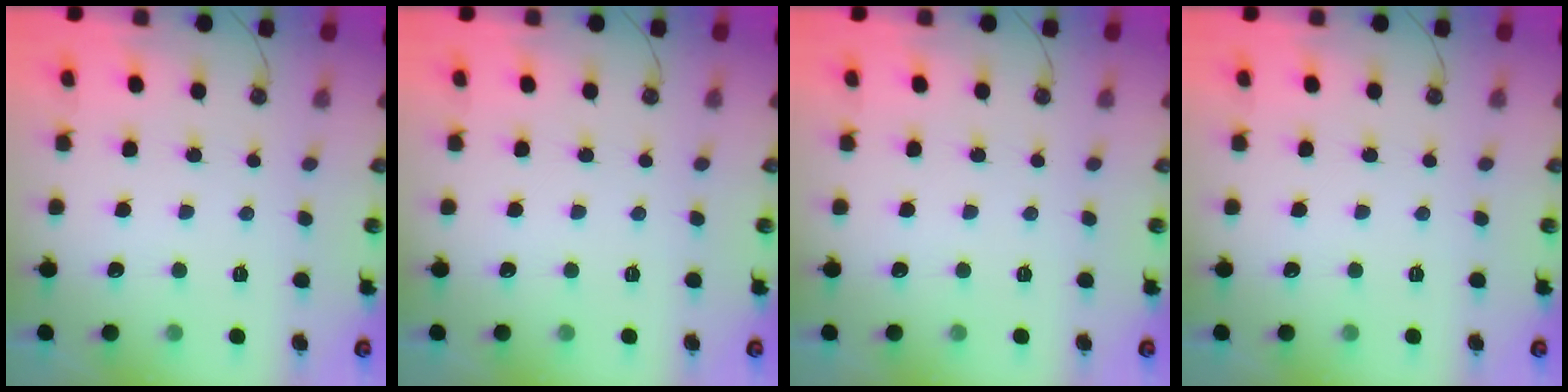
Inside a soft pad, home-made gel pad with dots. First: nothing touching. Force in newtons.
{"total": 0.0}
{"total": 0.0}
{"total": 0.0}